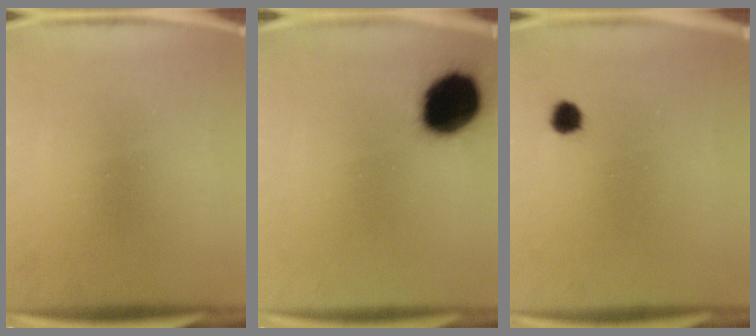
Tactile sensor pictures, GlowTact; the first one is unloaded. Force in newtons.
{"total": 15.9}
{"total": 2.5}